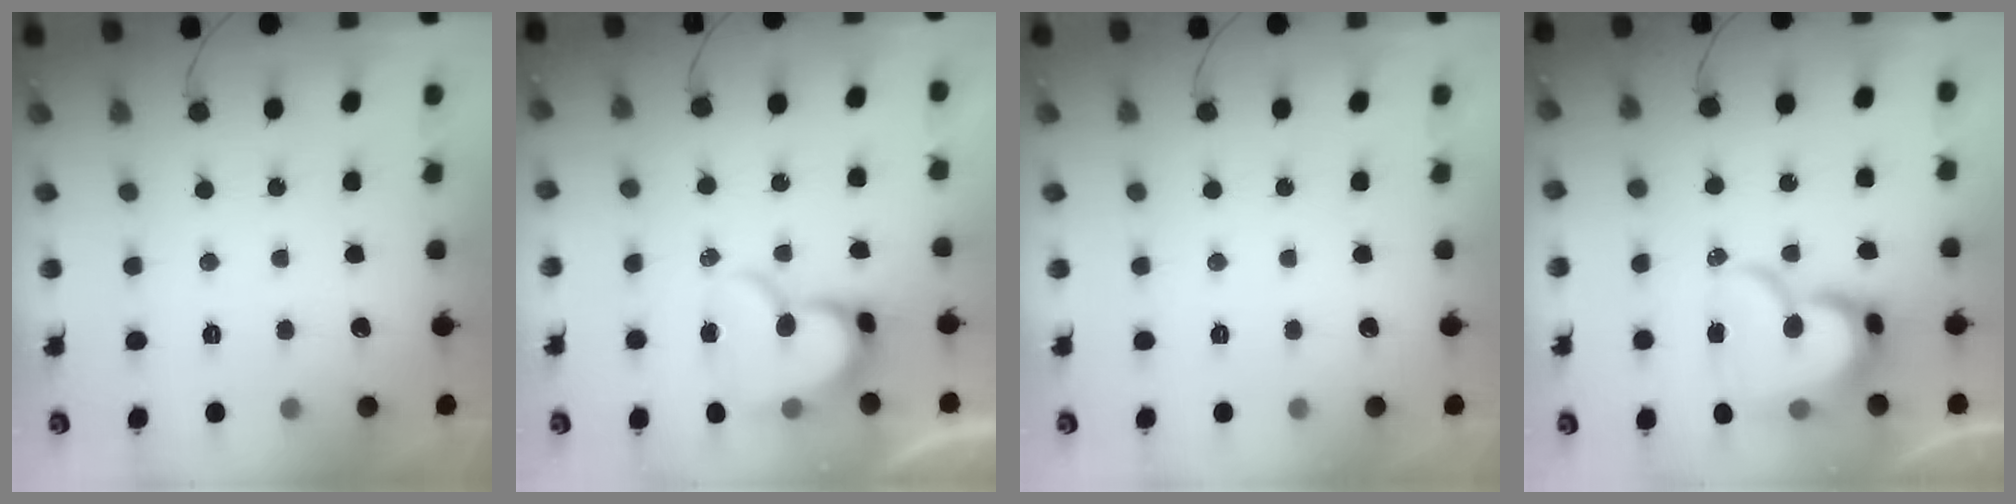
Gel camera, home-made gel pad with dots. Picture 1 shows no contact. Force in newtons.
{"total": 13.8, "press": 13.7, "slide": 1.3}
{"total": 0.0}
{"total": 16.2, "press": 16.2, "slide": 1.5}